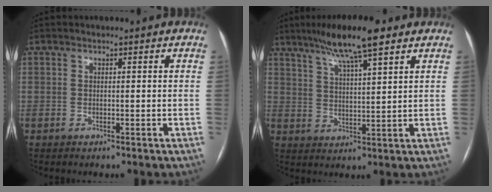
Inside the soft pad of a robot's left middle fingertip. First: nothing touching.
{"total": 10.2, "force": [7.0, 0.8, 7.4], "torque": [-0.126, 0.014, 0.118]}